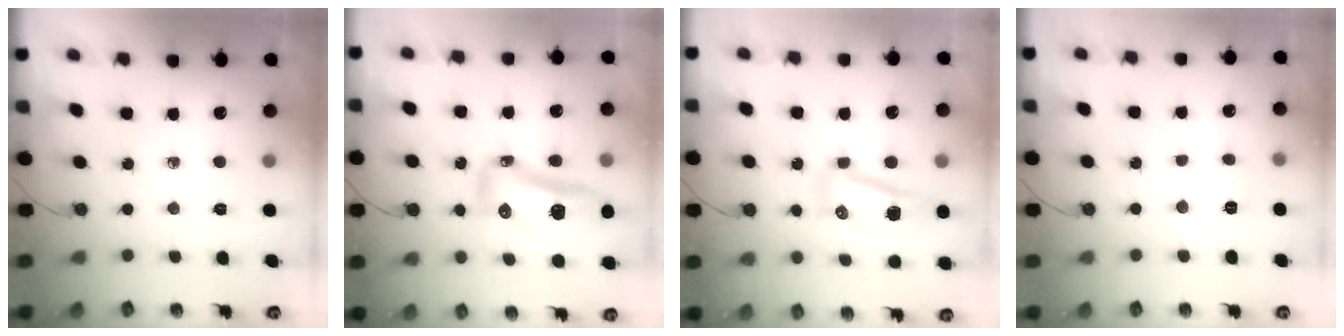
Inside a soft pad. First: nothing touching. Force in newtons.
{"total": 15.6, "press": 15.4, "slide": 2.1}
{"total": 17.5, "press": 12.1, "slide": 12.6}
{"total": 4.8, "press": 4.7, "slide": 1.1}